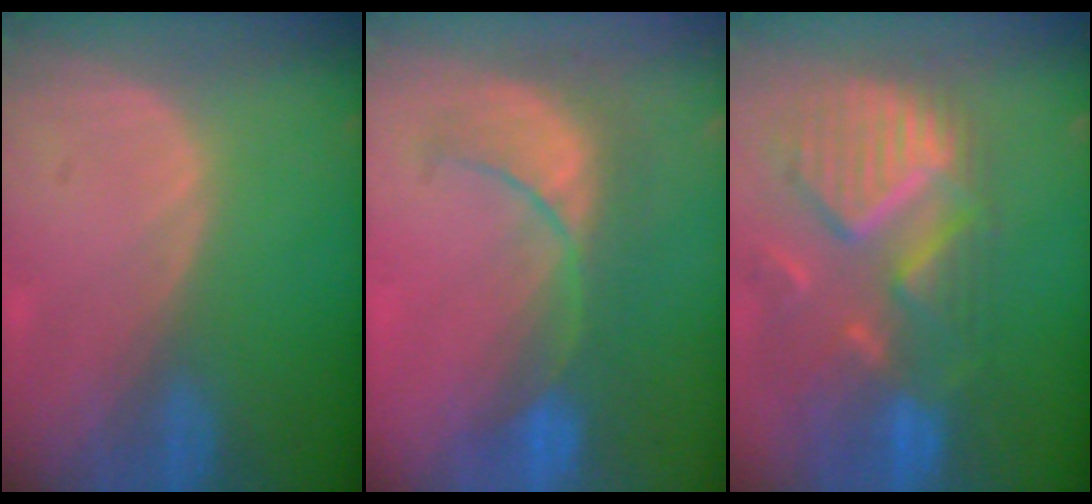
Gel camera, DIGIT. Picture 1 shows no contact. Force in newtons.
{"total": 8.1, "press": 8.0, "slide": 0.7}
{"total": 12.0, "press": 10.5, "slide": 5.7}